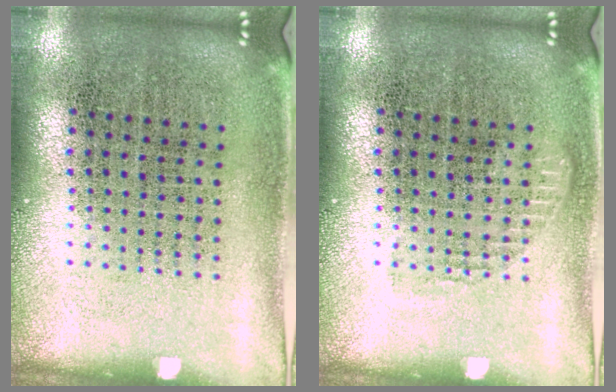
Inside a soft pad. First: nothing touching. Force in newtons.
{"total": 0.7, "press": 0.7, "slide": 0.3}